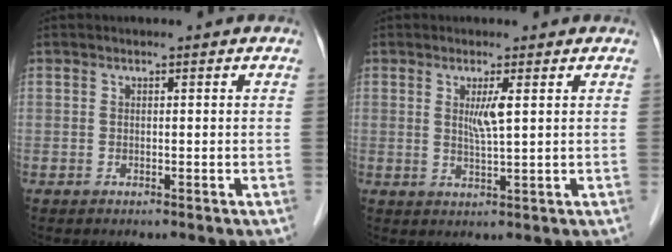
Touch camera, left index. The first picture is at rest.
{"total": 2.9, "force": [0.9, -0.2, 2.8], "torque": [-0.057, -0.005, 0.019]}